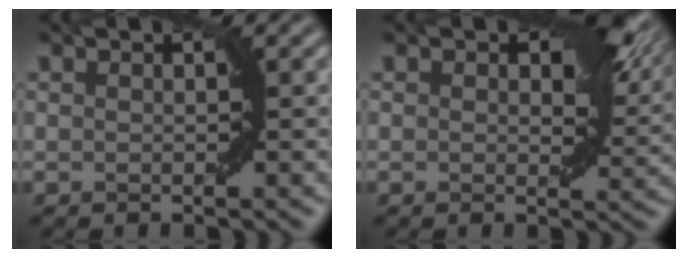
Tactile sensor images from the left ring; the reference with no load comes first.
{"total": 7.2, "force": [2.5, 3.9, 5.5], "torque": [-0.062, 0.004, 0.032]}